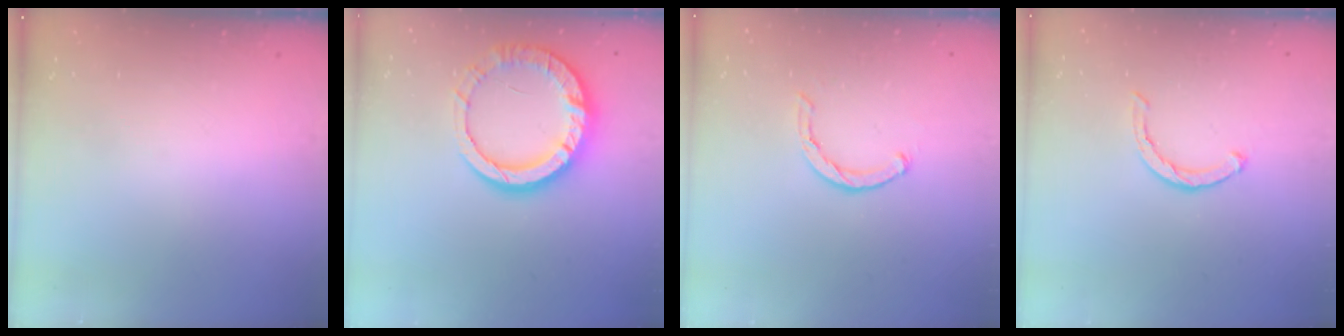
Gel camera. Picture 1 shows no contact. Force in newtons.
{"total": 14.5, "press": 14.3, "slide": 2.2}
{"total": 1.4, "press": 1.3, "slide": 0.3}
{"total": 2.1, "press": 2.1, "slide": 0.3}